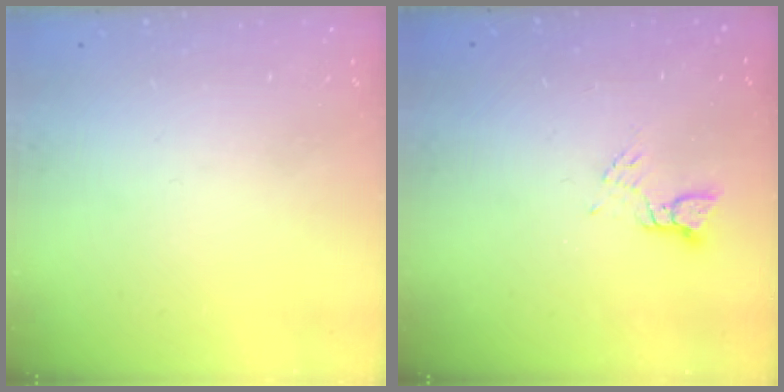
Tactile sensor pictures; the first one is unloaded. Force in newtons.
{"total": 2.7, "press": 2.7, "slide": 0.2}